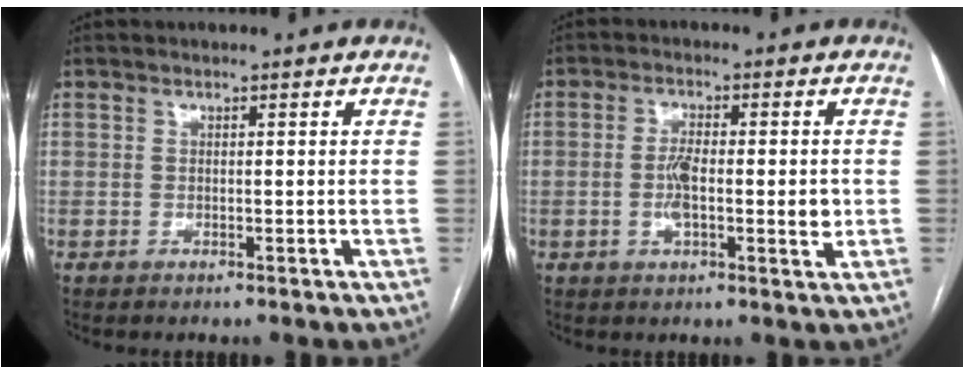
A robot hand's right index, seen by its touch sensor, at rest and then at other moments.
{"total": 6.2, "force": [-0.7, 1.7, 6.0], "torque": [-0.113, 0.002, -0.010]}